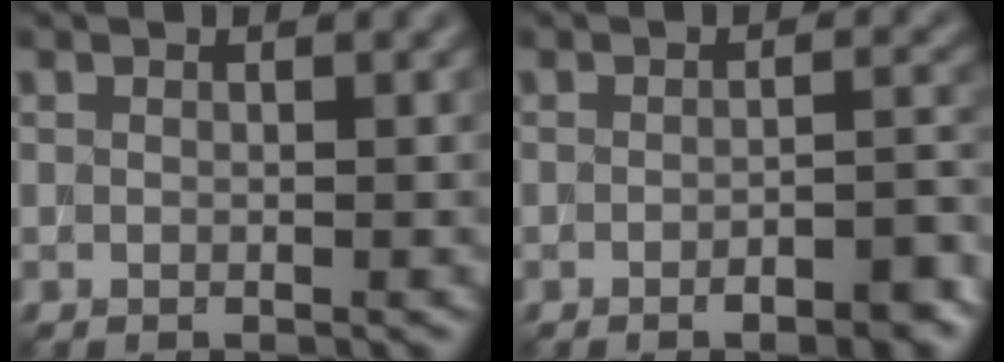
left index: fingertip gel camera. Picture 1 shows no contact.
{"total": 4.0, "force": [-2.3, 1.0, 3.1], "torque": [-0.040, 0.001, -0.030]}